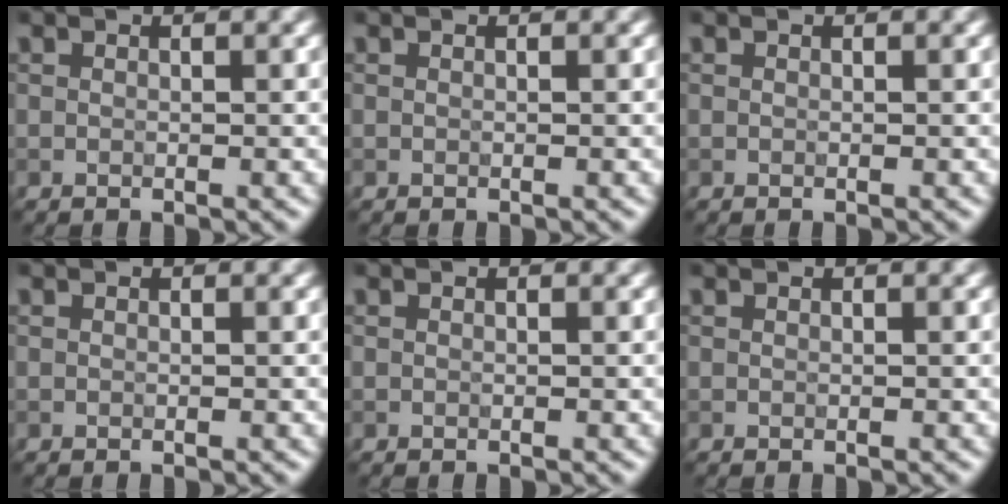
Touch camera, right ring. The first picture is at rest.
{"total": 0.0}
{"total": 0.0}
{"total": 0.0}
{"total": 0.0}
{"total": 0.0}